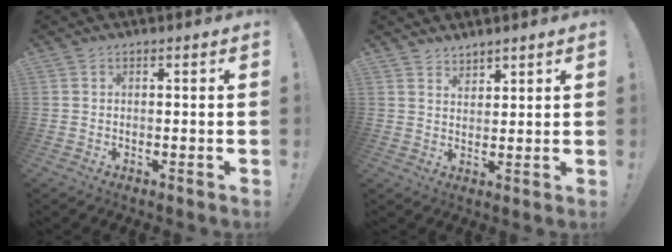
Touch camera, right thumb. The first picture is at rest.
{"total": 3.2, "force": [3.0, 1.2, 0.0], "torque": [0.006, -0.024, 0.056]}